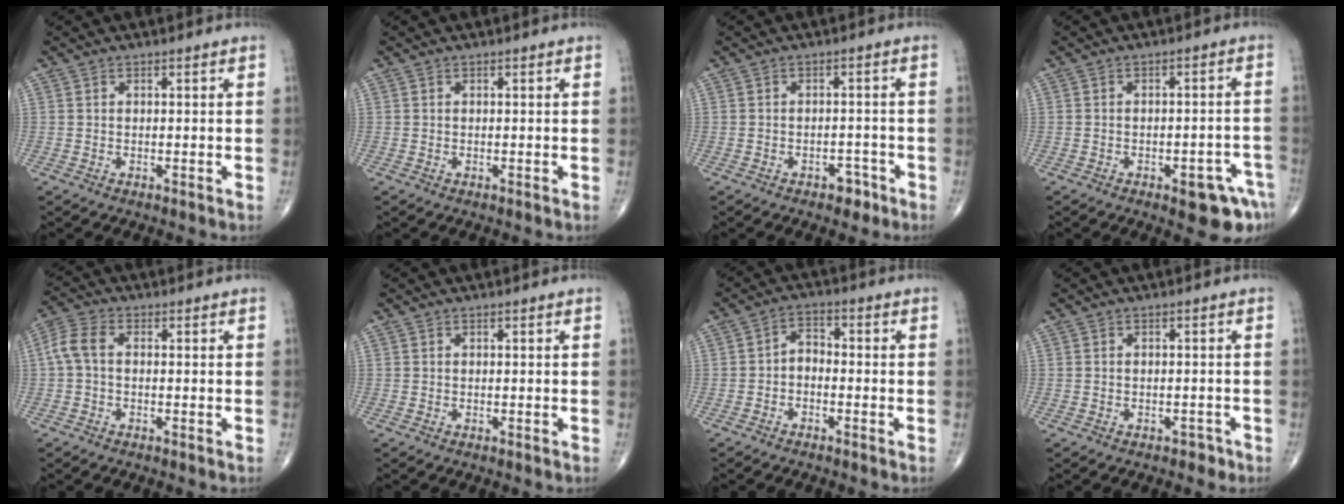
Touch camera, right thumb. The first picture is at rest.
{"total": 0.0}
{"total": 3.1, "force": [-2.0, 1.8, 1.5], "torque": [-0.009, 0.015, -0.024]}
{"total": 7.5, "force": [-4.2, 2.9, 5.6], "torque": [-0.052, 0.029, -0.045]}
{"total": 4.7, "force": [-0.1, 2.8, 3.8], "torque": [-0.091, 0.015, -0.011]}
{"total": 0.0}
{"total": 3.4, "force": [-1.3, 2.2, 2.3], "torque": [-0.026, 0.025, -0.035]}
{"total": 1.5, "force": [-1.0, 1.0, 0.4], "torque": [-0.004, 0.010, -0.013]}